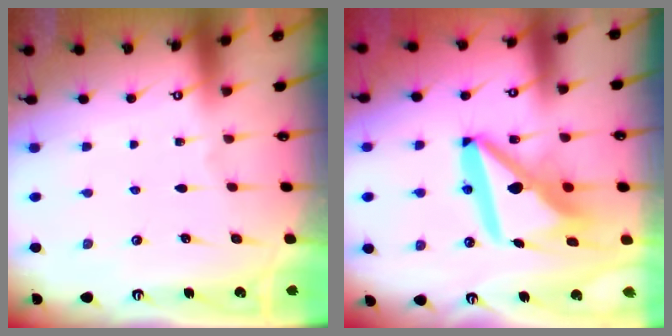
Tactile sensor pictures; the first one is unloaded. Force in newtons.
{"total": 16.0, "press": 15.9, "slide": 1.9}